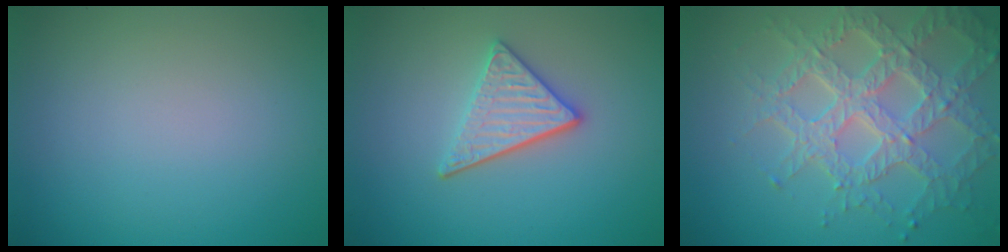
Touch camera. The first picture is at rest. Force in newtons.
{"total": 3.5, "press": 3.0, "slide": 1.8}
{"total": 7.1, "press": 5.3, "slide": 4.7}